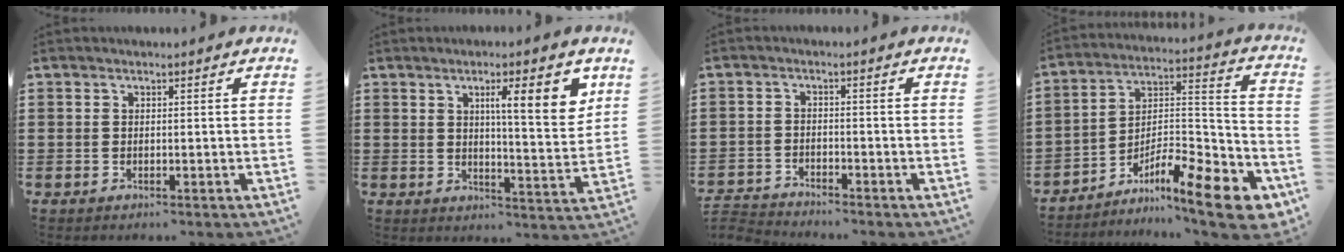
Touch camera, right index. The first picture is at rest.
{"total": 8.8, "force": [3.8, 1.7, 7.7], "torque": [-0.115, -0.011, 0.051]}
{"total": 2.4, "force": [-2.4, 0.1, -0.2], "torque": [-0.005, -0.002, -0.051]}
{"total": 11.3, "force": [-8.3, 2.3, 7.2], "torque": [-0.108, 0.016, -0.156]}